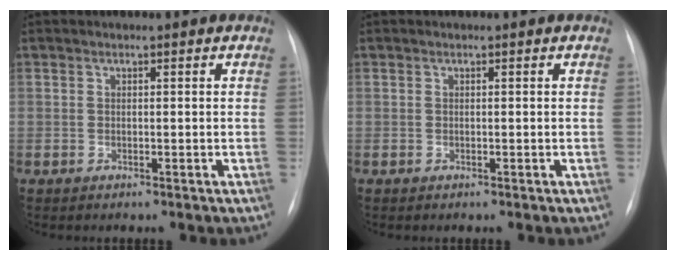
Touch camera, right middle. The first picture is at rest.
{"total": 0.0}